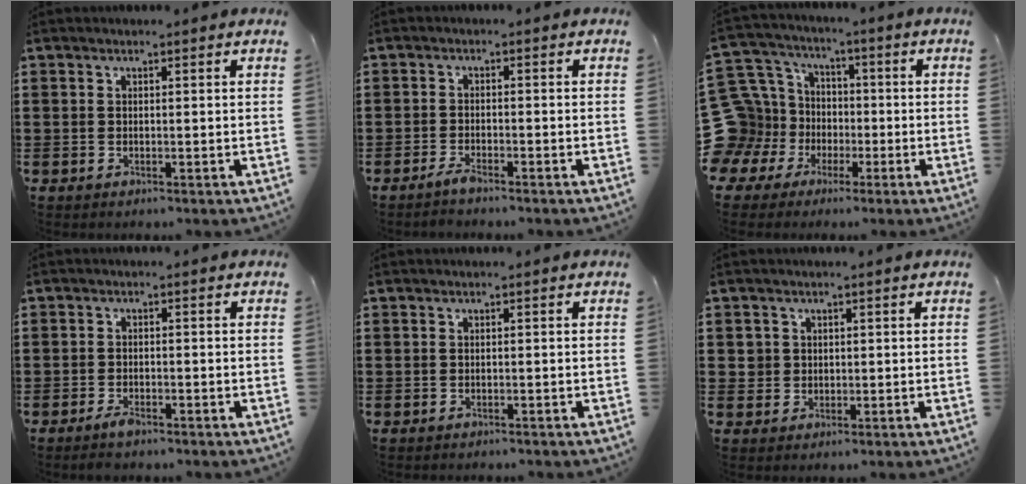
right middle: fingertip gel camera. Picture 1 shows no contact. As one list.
[{"total": 2.1, "force": [-1.7, 0.2, 1.2], "torque": [-0.027, -0.001, -0.034]}, {"total": 11.9, "force": [-2.0, 11.5, 2.6], "torque": [-0.131, -0.007, -0.026]}, {"total": 2.0, "force": [-1.6, 0.6, 1.1], "torque": [-0.027, 0.000, -0.034]}, {"total": 0.6, "force": [-0.6, 0.2, 0.0], "torque": [0.000, 0.001, -0.013]}, {"total": 2.4, "force": [0.3, 2.3, 0.3], "torque": [-0.017, 0.010, 0.002]}]